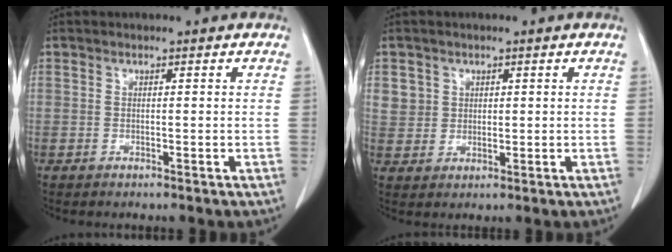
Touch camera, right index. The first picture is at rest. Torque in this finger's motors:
{"motor_torque": [-0.05, 0.04, -0.02, 0.02]}